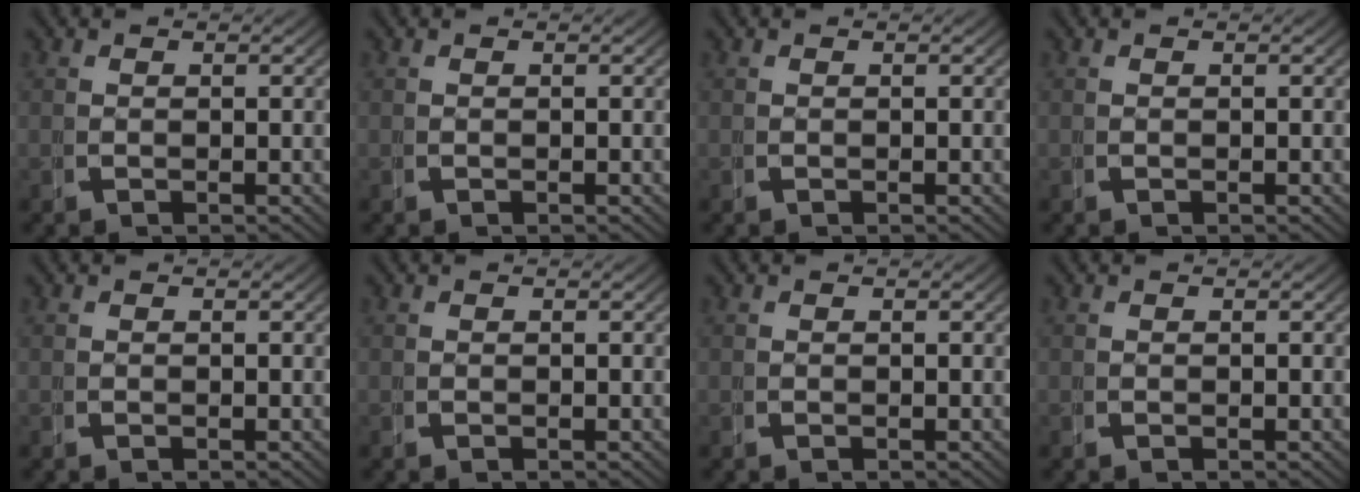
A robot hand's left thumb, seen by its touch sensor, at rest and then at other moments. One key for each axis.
{"total": 0.0}
{"total": 0.0}
{"total": 0.0}
{"total": 0.6, "fx": 0.2, "fy": -0.5, "fz": -0.2, "tx": 0.006, "ty": -0.001, "tz": 0.006}
{"total": 0.0}
{"total": 0.0}
{"total": 0.0}